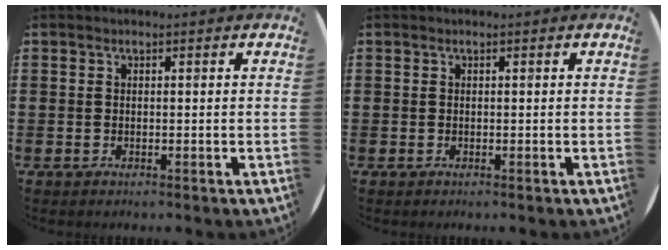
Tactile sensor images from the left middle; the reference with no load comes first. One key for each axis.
{"total": 0.0}